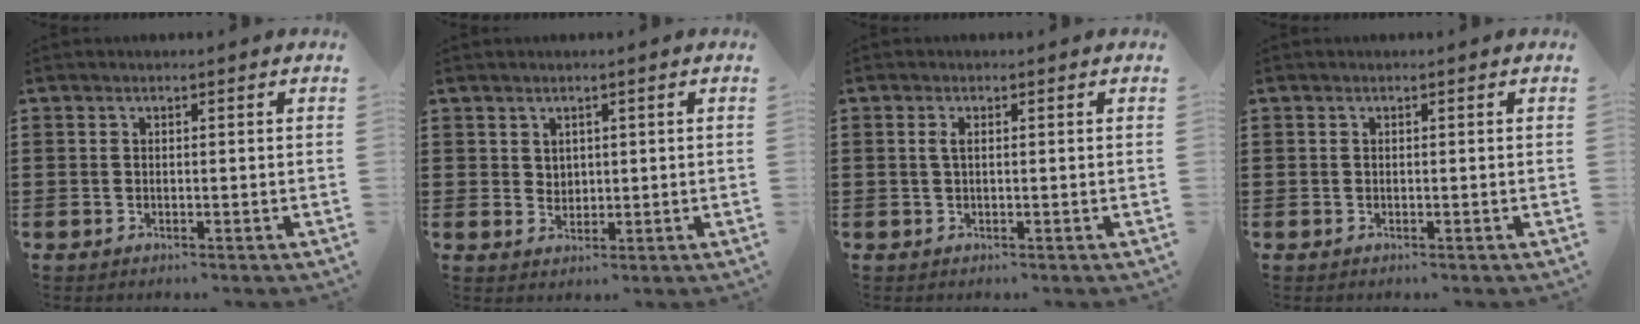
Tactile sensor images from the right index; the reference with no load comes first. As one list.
[{"total": 2.0, "force": [1.2, 1.6, 0.3], "torque": [-0.011, 0.008, 0.022]}, {"total": 1.2, "force": [0.2, 0.4, 1.1], "torque": [-0.024, 0.003, 0.003]}, {"total": 0.0}]